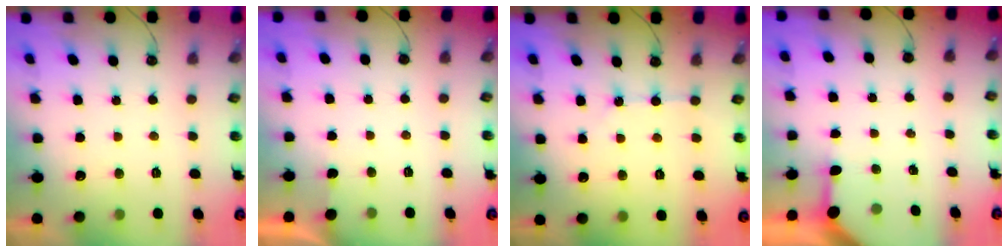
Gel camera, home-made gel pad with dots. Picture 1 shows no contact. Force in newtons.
{"total": 0.7, "press": 0.7, "slide": 0.1}
{"total": 2.0, "press": 2.0, "slide": 0.1}
{"total": 2.8, "press": 2.8, "slide": 0.3}